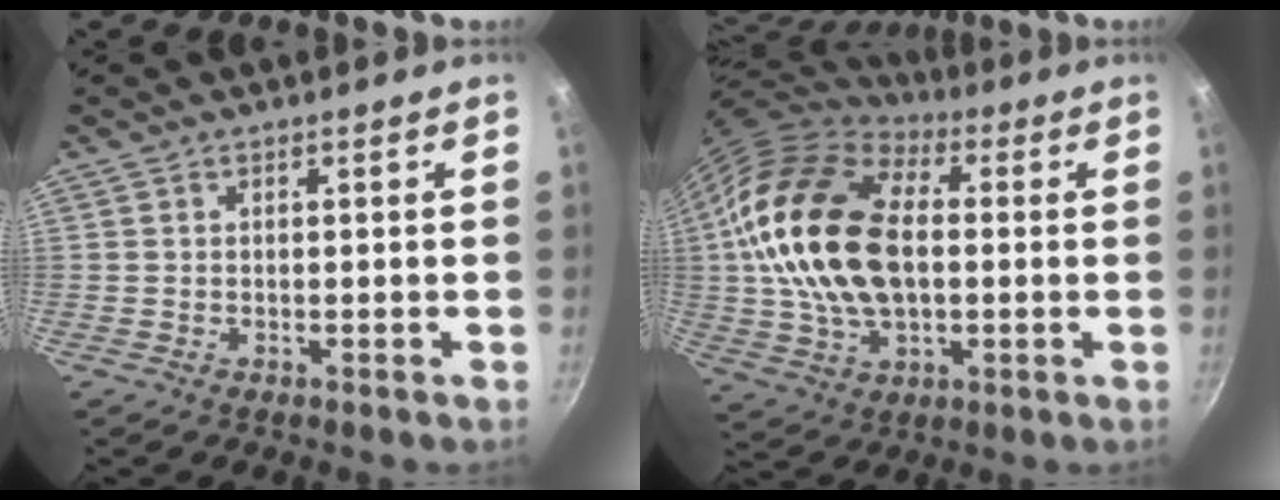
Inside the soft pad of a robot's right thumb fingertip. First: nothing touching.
{"total": 22.2, "force": [1.9, 13.7, 17.3], "torque": [-0.307, 0.015, 0.027]}